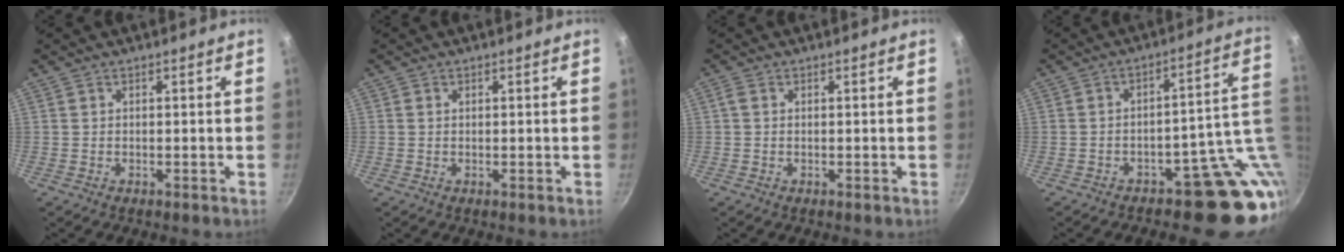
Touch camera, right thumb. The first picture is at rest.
{"total": 0.6, "force": [0.2, 0.5, 0.3], "torque": [-0.005, 0.002, 0.004]}
{"total": 1.0, "force": [0.2, 0.6, 0.8], "torque": [-0.019, 0.003, 0.002]}
{"total": 11.8, "force": [-3.1, 7.4, 8.7], "torque": [-0.034, 0.038, -0.039]}